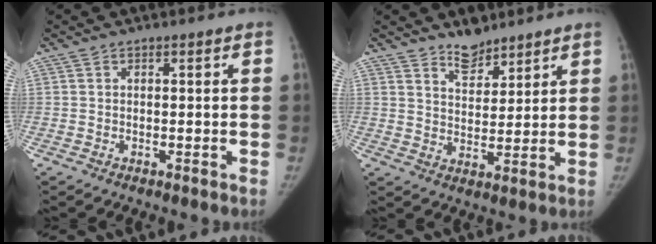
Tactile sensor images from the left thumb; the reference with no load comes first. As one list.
[{"total": 6.2, "force": [5.2, 2.7, 2.0], "torque": [-0.011, -0.043, 0.092]}]